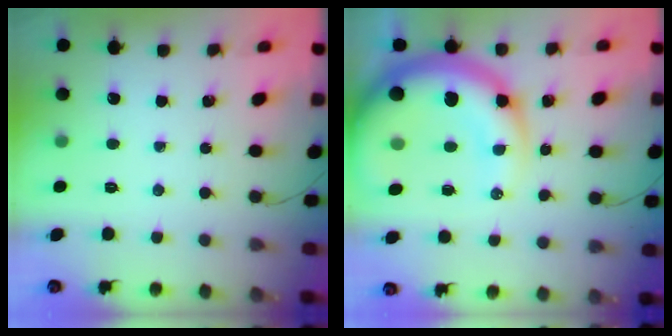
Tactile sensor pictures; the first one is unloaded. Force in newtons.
{"total": 20.5, "press": 20.0, "slide": 4.7}